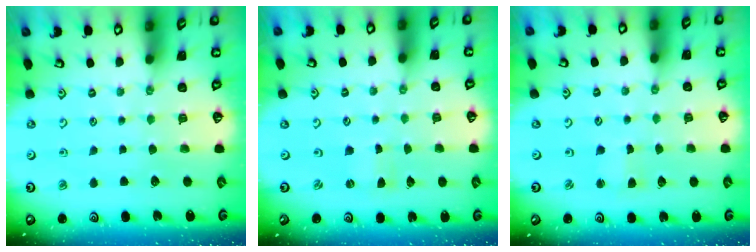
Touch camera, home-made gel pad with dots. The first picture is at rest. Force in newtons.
{"total": 0.0}
{"total": 2.3, "press": 2.3, "slide": 0.4}